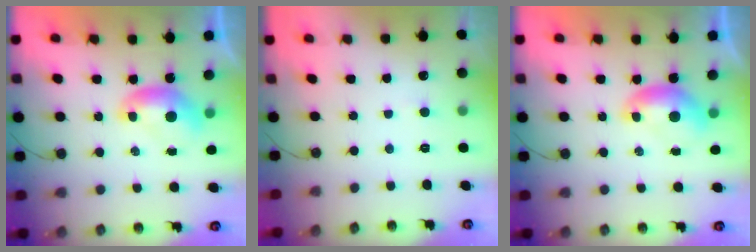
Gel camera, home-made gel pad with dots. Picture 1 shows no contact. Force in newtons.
{"total": 2.4, "press": 2.4, "slide": 0.4}
{"total": 0.0}